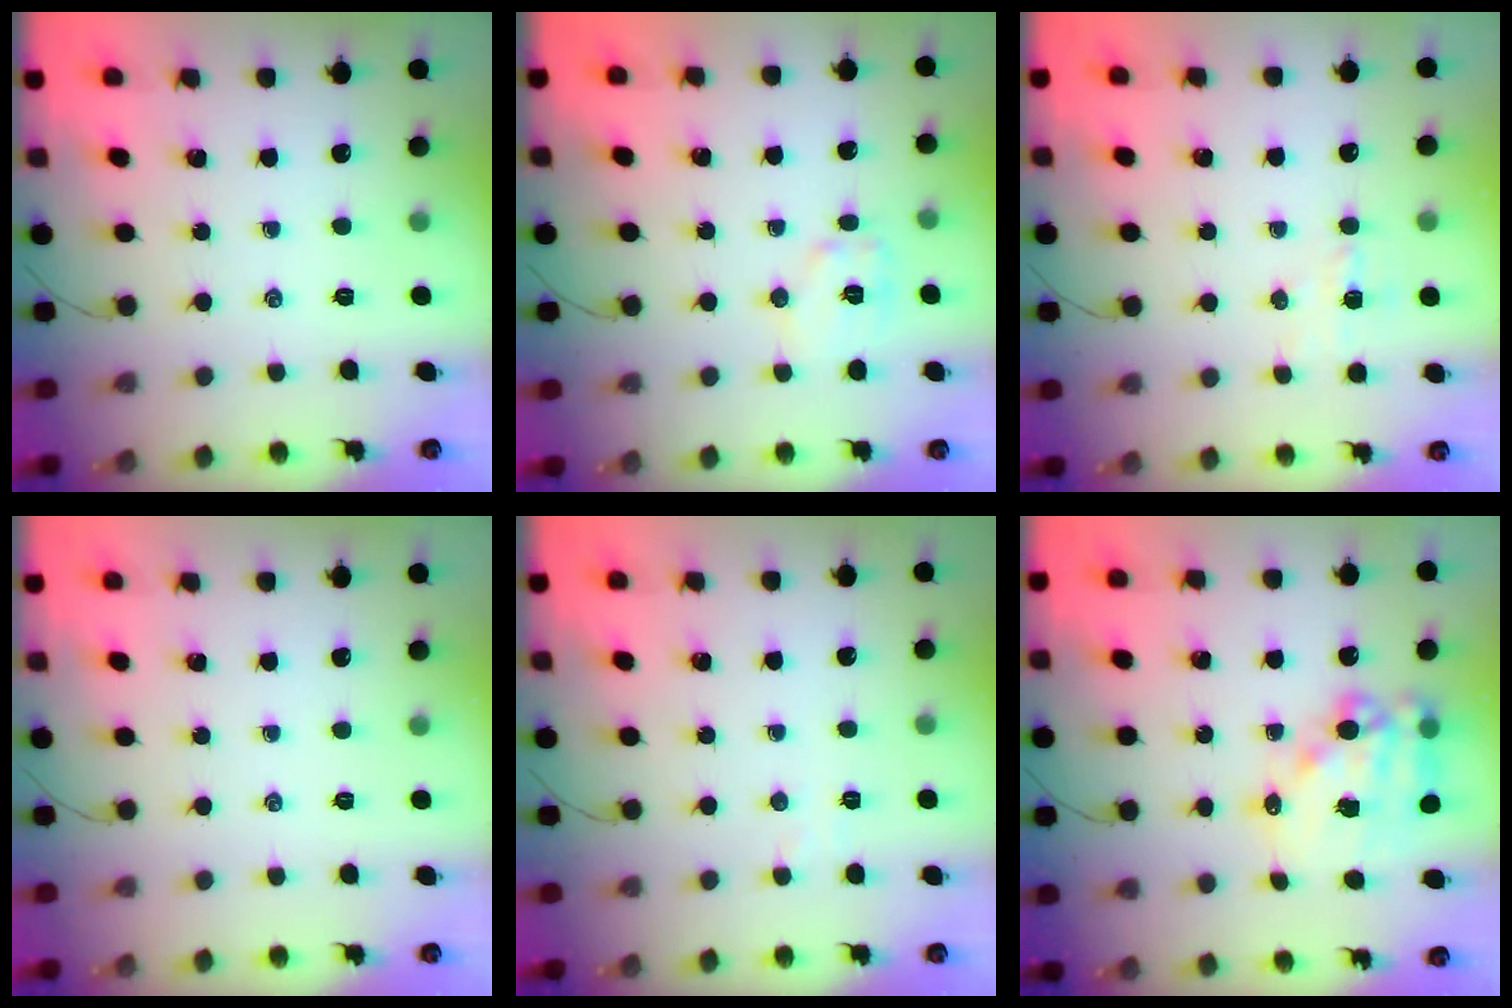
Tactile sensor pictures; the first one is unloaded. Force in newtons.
{"total": 7.4, "press": 7.4, "slide": 1.0}
{"total": 3.7, "press": 3.5, "slide": 1.1}
{"total": 0.0}
{"total": 2.5, "press": 2.4, "slide": 0.7}
{"total": 15.8, "press": 15.4, "slide": 3.4}